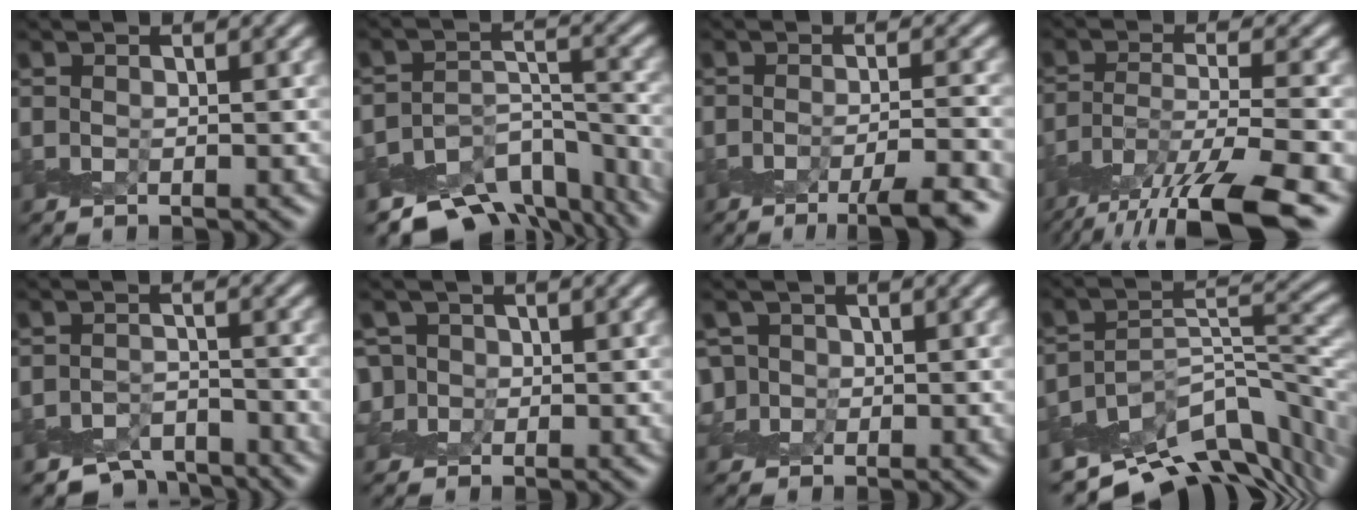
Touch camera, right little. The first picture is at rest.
{"total": 9.2, "force": [-7.8, 3.9, 3.0], "torque": [-0.040, -0.012, -0.113]}
{"total": 5.5, "force": [-3.6, 0.8, 4.1], "torque": [-0.058, 0.003, -0.057]}
{"total": 9.7, "force": [-6.9, 2.6, 6.4], "torque": [-0.120, -0.014, -0.122]}
{"total": 4.3, "force": [-3.8, 1.7, 1.0], "torque": [-0.005, -0.005, -0.067]}
{"total": 3.3, "force": [0.0, 3.2, 0.8], "torque": [0.002, 0.023, -0.017]}
{"total": 2.9, "force": [0.0, 2.8, 0.7], "torque": [0.000, 0.020, -0.011]}
{"total": 10.3, "force": [-7.4, 4.5, 5.6], "torque": [-0.078, 0.000, -0.119]}